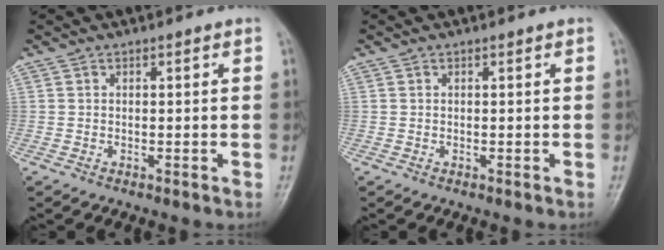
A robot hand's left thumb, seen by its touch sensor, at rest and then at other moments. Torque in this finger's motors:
{"motor_torque": [0.00, 0.00, -0.02, -0.02, 0.00]}